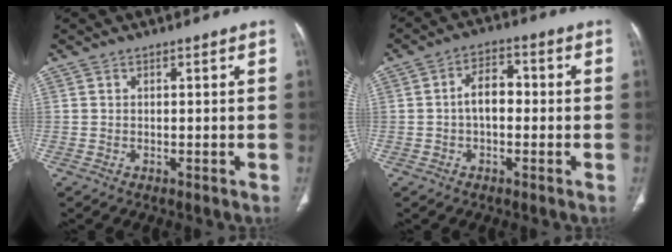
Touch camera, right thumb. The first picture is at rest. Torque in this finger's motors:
{"motor_torque": [1.04, 0.95, 0.58, -0.76, 0.20]}